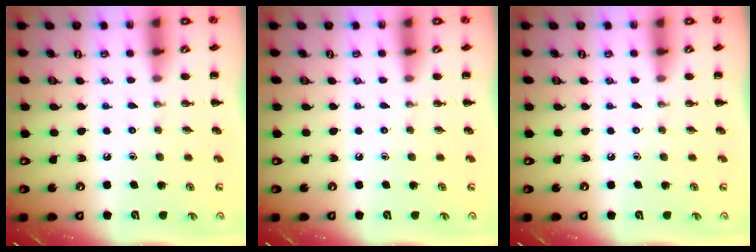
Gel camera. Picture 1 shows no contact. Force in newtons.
{"total": 0.0}
{"total": 0.0}